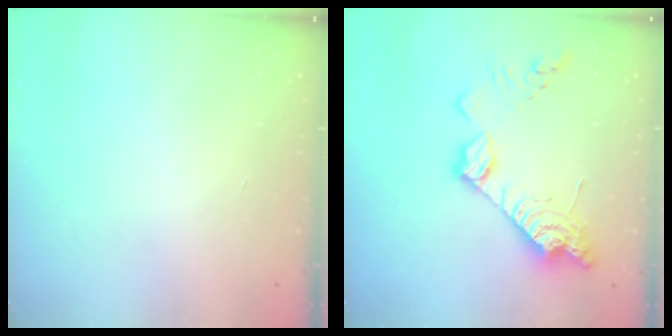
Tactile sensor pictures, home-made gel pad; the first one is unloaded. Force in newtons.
{"total": 16.6, "press": 16.6, "slide": 1.2}